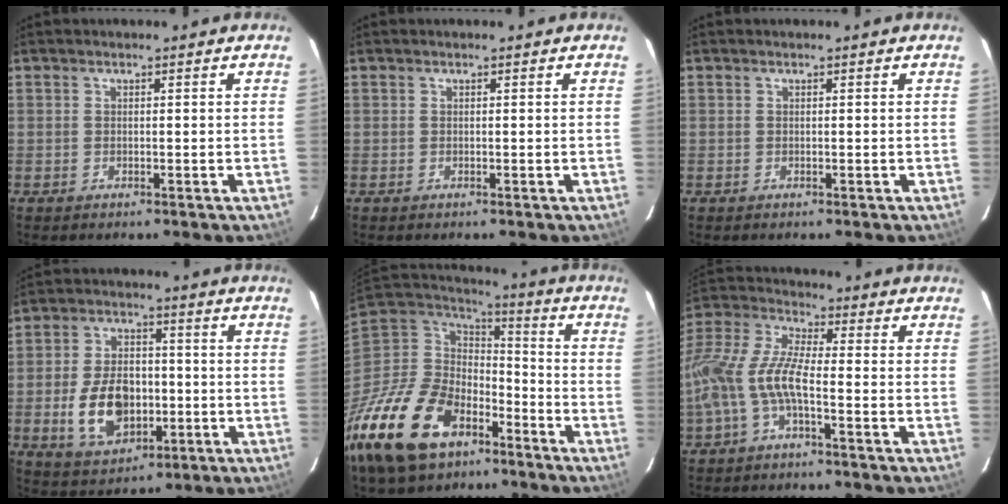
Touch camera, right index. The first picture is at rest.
{"total": 0.0}
{"total": 0.0}
{"total": 12.6, "force": [-2.8, 8.1, 9.2], "torque": [-0.188, 0.007, -0.033]}
{"total": 25.7, "force": [-15.8, 15.2, 13.4], "torque": [-0.316, -0.012, -0.262]}
{"total": 13.0, "force": [-4.1, 4.1, 11.6], "torque": [-0.257, 0.004, -0.089]}